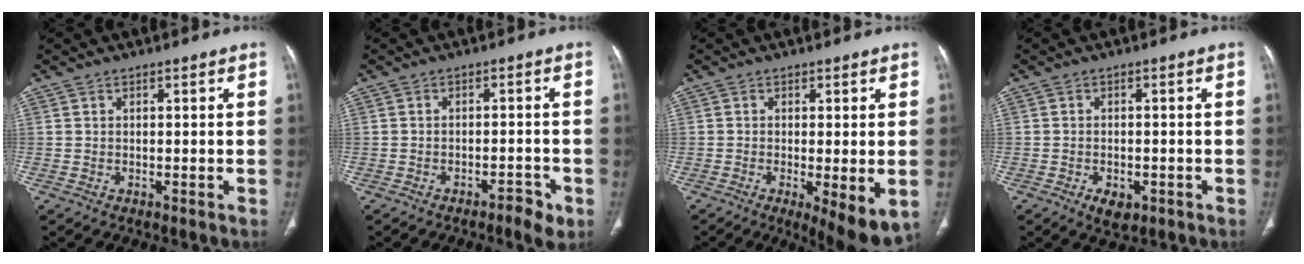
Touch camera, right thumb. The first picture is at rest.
{"total": 3.8, "force": [-2.3, 1.2, 2.8], "torque": [-0.036, 0.012, -0.030]}
{"total": 8.6, "force": [-2.5, 2.1, 8.0], "torque": [-0.119, -0.026, -0.034]}
{"total": 3.5, "force": [-1.7, 2.0, 2.3], "torque": [-0.034, 0.003, -0.019]}